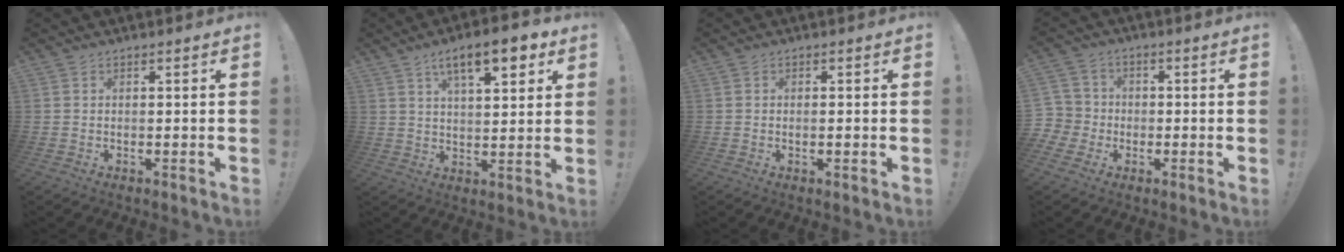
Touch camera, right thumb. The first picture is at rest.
{"total": 12.2, "force": [6.3, 4.3, 9.5], "torque": [-0.133, -0.021, 0.100]}
{"total": 1.1, "force": [-0.2, 0.2, 1.0], "torque": [-0.014, -0.001, -0.005]}
{"total": 5.6, "force": [-1.5, 5.3, 0.9], "torque": [-0.035, 0.016, -0.027]}